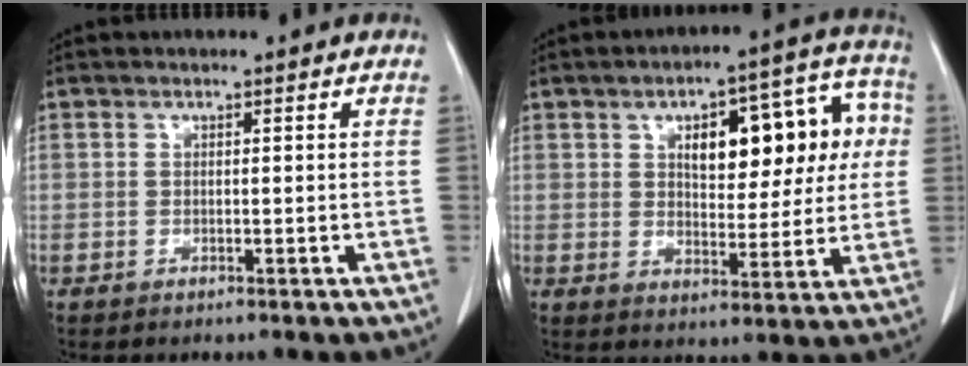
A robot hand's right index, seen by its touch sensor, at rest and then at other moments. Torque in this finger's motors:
{"motor_torque": [0.88, 0.61, 0.32, 0.07]}